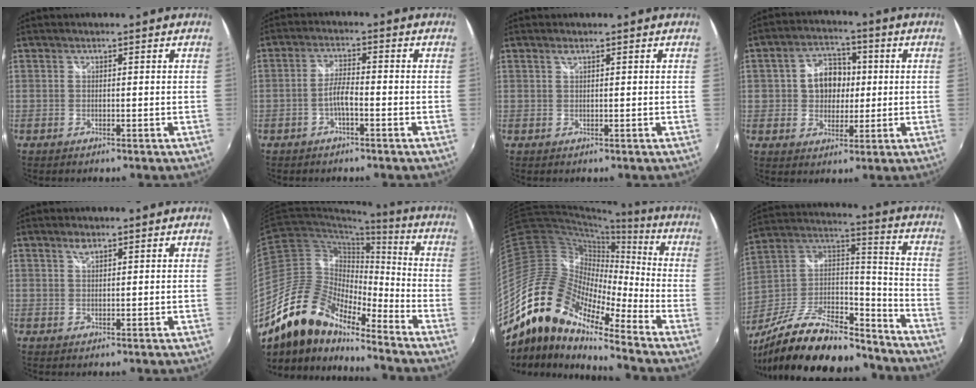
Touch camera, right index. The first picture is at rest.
{"total": 3.6, "force": [-1.6, 0.6, 3.1], "torque": [-0.066, 0.007, -0.031]}
{"total": 0.6, "force": [0.4, 0.1, 0.4], "torque": [-0.008, 0.003, 0.008]}
{"total": 8.5, "force": [0.8, 6.9, 4.9], "torque": [-0.093, 0.023, 0.017]}
{"total": 1.5, "force": [1.1, 0.6, 0.8], "torque": [-0.013, 0.003, 0.018]}
{"total": 17.9, "force": [-14.7, 6.2, 8.3], "torque": [-0.149, 0.001, -0.278]}
{"total": 18.1, "force": [-13.0, 6.0, 11.1], "torque": [-0.179, -0.016, -0.264]}
{"total": 26.6, "force": [-20.1, 9.3, 14.7], "torque": [-0.276, 0.004, -0.320]}